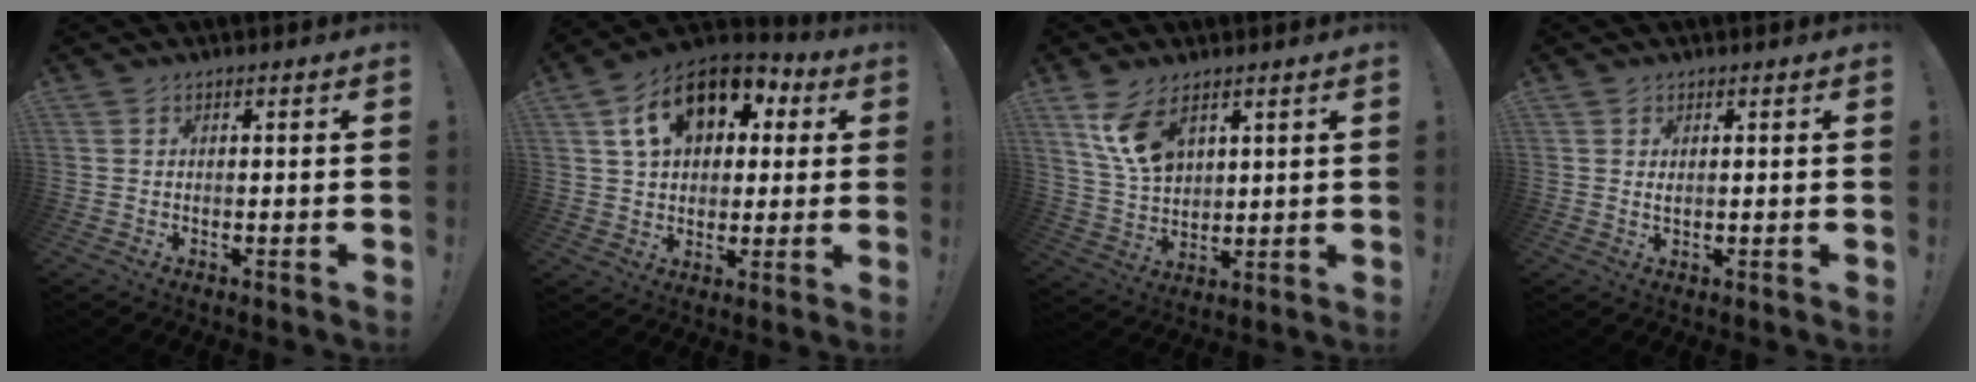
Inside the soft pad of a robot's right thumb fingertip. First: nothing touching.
{"total": 16.8, "force": [7.1, 11.2, 10.3], "torque": [-0.158, -0.017, 0.131]}
{"total": 11.5, "force": [6.4, 6.2, 7.3], "torque": [-0.135, -0.025, 0.123]}
{"total": 1.2, "force": [0.7, 0.5, 0.8], "torque": [-0.009, -0.002, 0.011]}